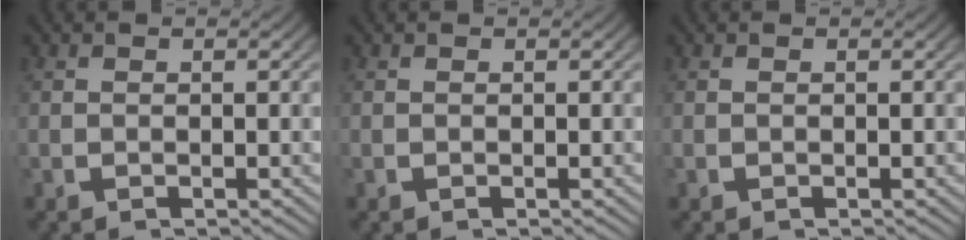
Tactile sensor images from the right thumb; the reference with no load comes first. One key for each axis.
{"total": 0.0}
{"total": 0.0}